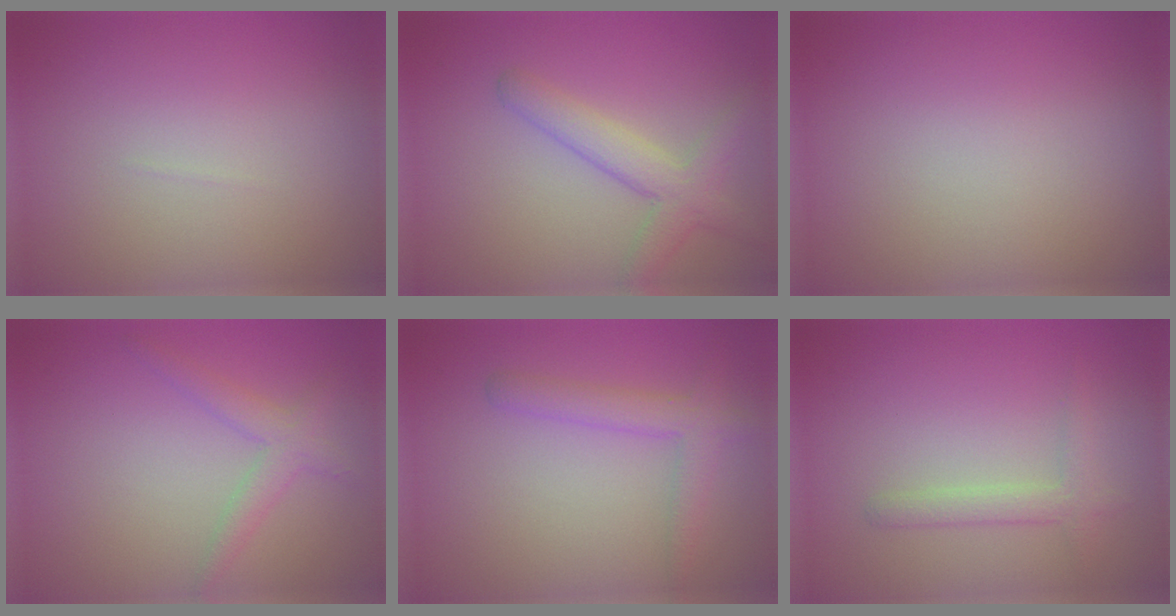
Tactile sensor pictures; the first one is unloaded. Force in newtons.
{"total": 3.5, "press": 3.5, "slide": 0.2}
{"total": 0.0}
{"total": 2.3, "press": 2.3, "slide": 0.1}
{"total": 2.7, "press": 2.7, "slide": 0.1}
{"total": 1.8, "press": 1.8, "slide": 0.2}